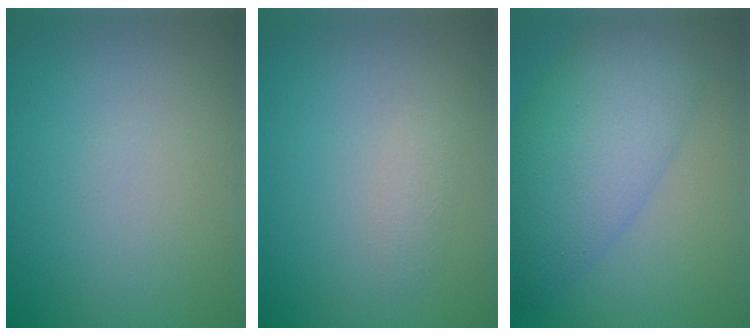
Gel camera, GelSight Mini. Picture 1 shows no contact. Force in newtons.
{"total": 1.1, "press": 1.1, "slide": 0.1}
{"total": 8.0, "press": 8.0, "slide": 0.3}